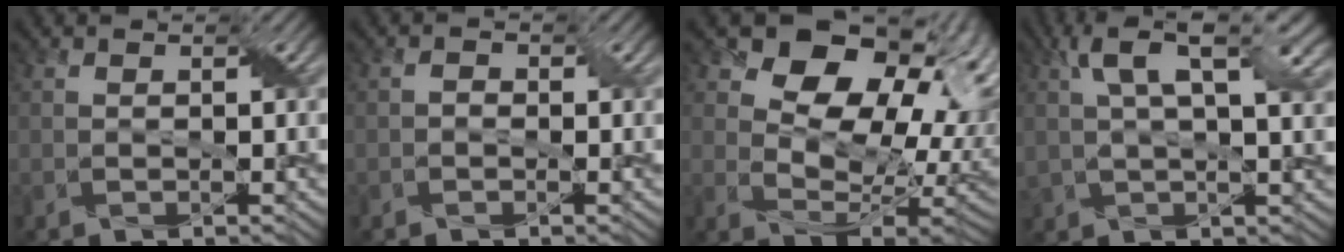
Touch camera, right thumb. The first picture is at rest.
{"total": 0.8, "force": [-0.4, 0.7, 0.3], "torque": [-0.007, 0.000, -0.011]}
{"total": 17.5, "force": [7.5, 11.1, 11.4], "torque": [-0.150, 0.035, 0.119]}
{"total": 9.7, "force": [4.3, 3.0, 8.1], "torque": [-0.164, 0.012, 0.076]}